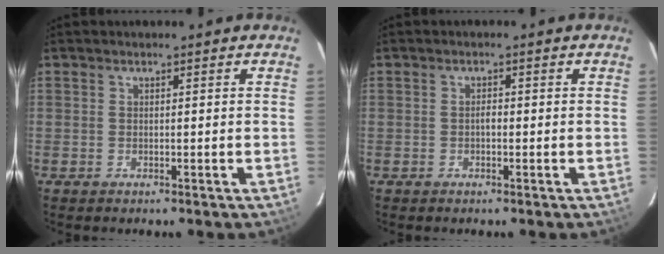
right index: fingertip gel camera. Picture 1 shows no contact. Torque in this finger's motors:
{"motor_torque": [0.46, -0.03, 0.17, 0.05]}